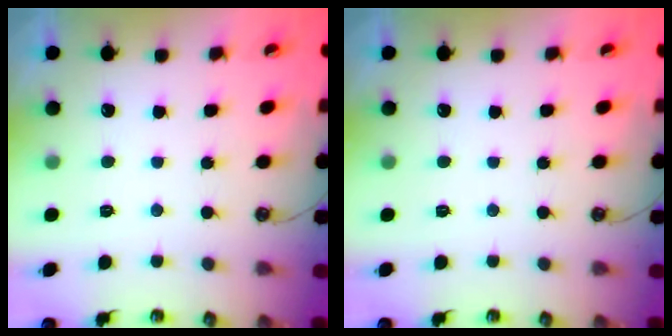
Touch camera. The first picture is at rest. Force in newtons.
{"total": 0.0}